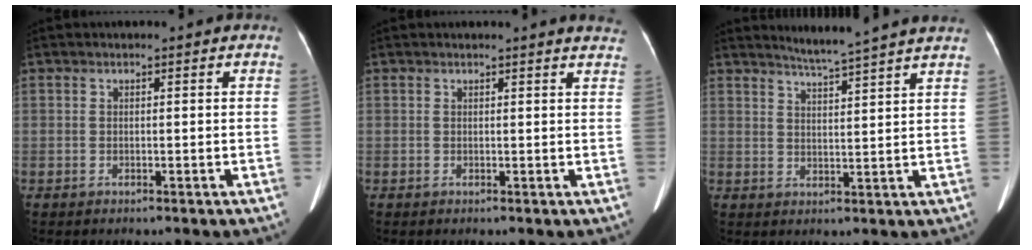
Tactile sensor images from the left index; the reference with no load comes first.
{"total": 4.5, "force": [4.1, -0.4, 1.7], "torque": [-0.020, 0.000, 0.028]}
{"total": 8.8, "force": [8.0, -1.6, 3.3], "torque": [-0.057, -0.002, 0.104]}